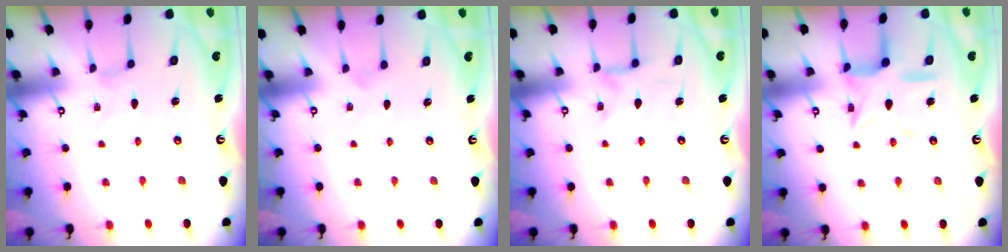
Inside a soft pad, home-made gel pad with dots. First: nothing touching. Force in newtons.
{"total": 0.0}
{"total": 1.3, "press": 1.2, "slide": 0.4}
{"total": 12.0, "press": 11.9, "slide": 0.9}